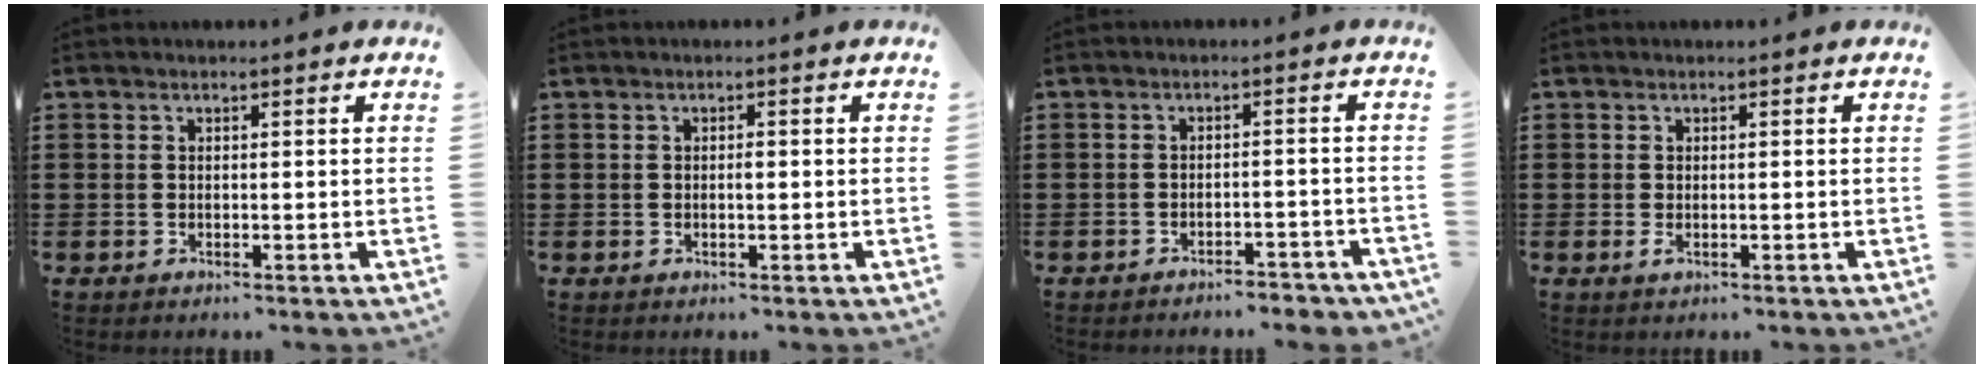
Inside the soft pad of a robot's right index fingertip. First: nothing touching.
{"total": 0.9, "force": [0.0, 0.3, 0.8], "torque": [-0.018, -0.003, 0.000]}
{"total": 2.6, "force": [-2.6, 0.1, 0.4], "torque": [-0.011, -0.001, -0.053]}
{"total": 0.8, "force": [-0.2, 0.3, 0.8], "torque": [-0.022, -0.005, -0.005]}